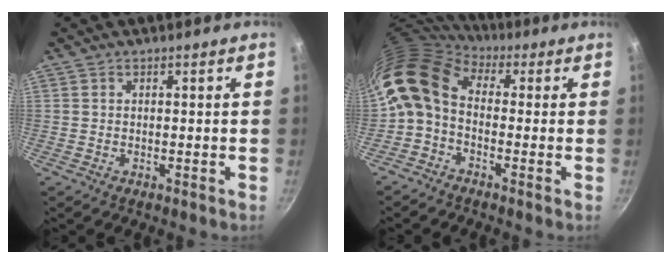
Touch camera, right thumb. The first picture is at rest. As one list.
[{"total": 10.6, "force": [0.0, 7.3, 7.7], "torque": [-0.143, 0.025, -0.023]}]